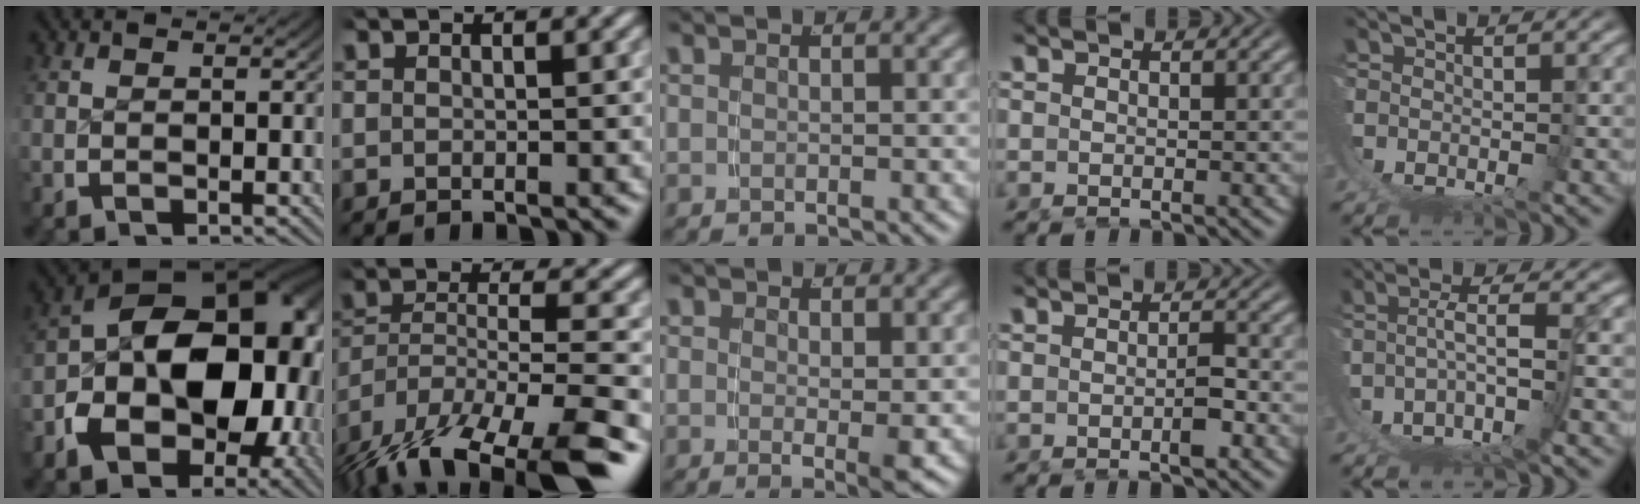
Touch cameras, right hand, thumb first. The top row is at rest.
{"thumb": {"total": 21.9, "force": [-1.8, 14.7, 16.1], "torque": [-0.256, -0.057, -0.011]}, "index": {"total": 11.9, "force": [-7.4, 5.8, 7.3], "torque": [-0.149, -0.060, -0.091]}, "middle": {"total": 1.7, "force": [0.1, 0.0, 1.7], "torque": [-0.028, -0.016, 0.006]}, "ring": {"total": 1.5, "force": [-0.6, 0.2, 1.4], "torque": [-0.018, 0.002, -0.012]}, "little": {"total": 4.5, "force": [-3.0, 1.0, 3.2], "torque": [-0.046, -0.009, -0.043]}}